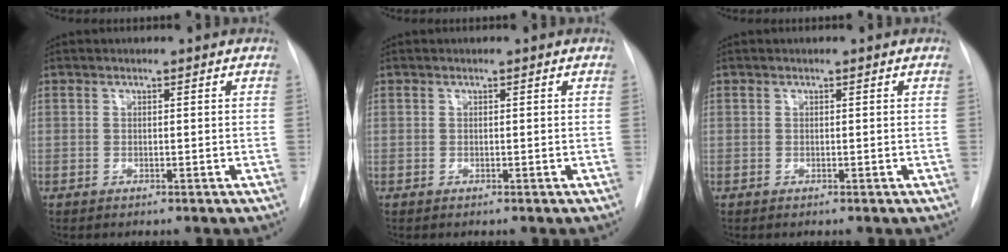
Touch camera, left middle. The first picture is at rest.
{"total": 0.0}
{"total": 0.0}